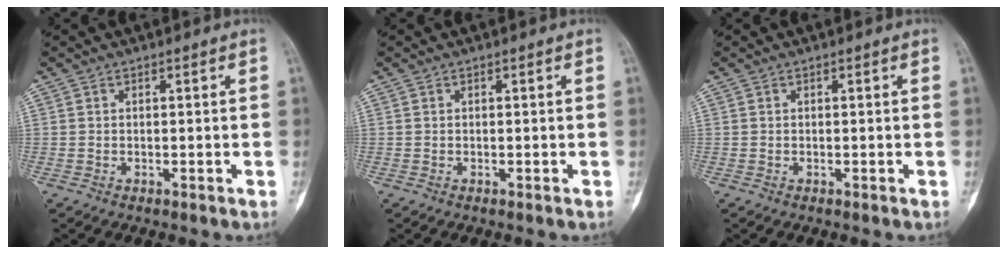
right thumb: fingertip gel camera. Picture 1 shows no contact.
{"total": 0.0}
{"total": 0.0}